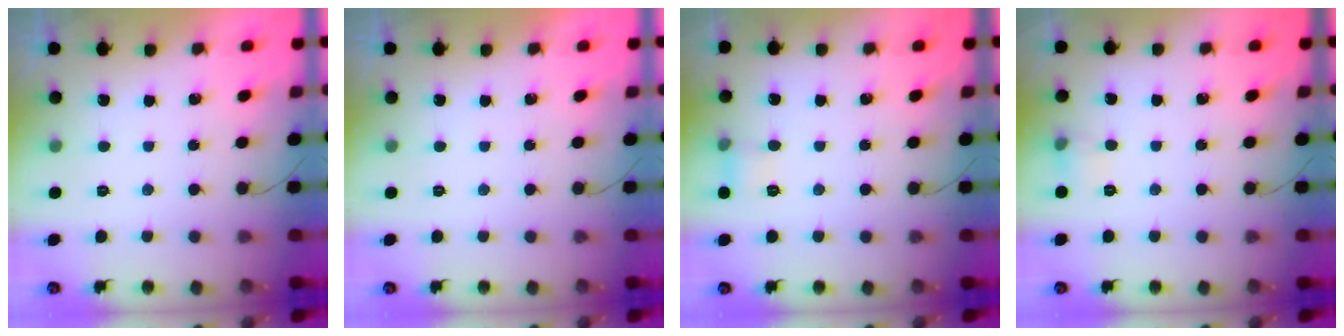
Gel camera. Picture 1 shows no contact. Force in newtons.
{"total": 0.0}
{"total": 5.8, "press": 5.6, "slide": 1.6}
{"total": 5.3, "press": 5.1, "slide": 1.4}